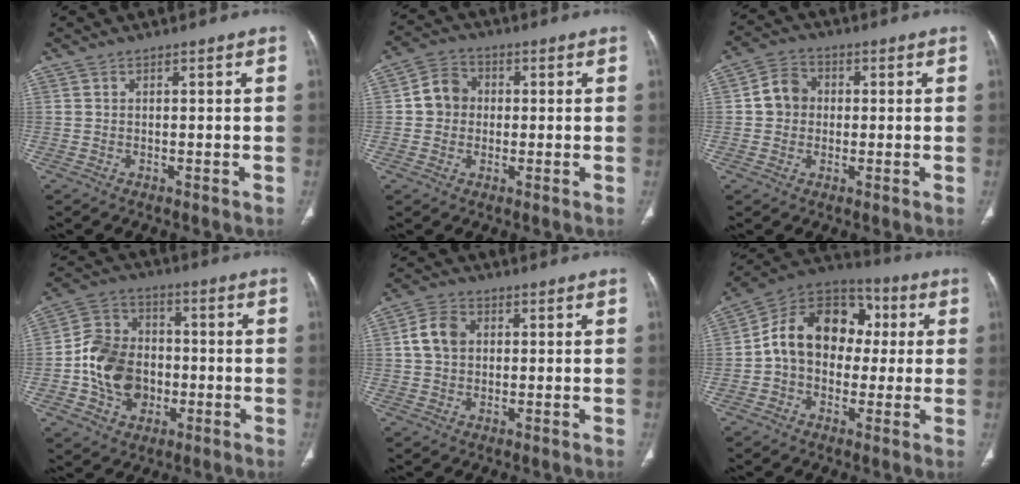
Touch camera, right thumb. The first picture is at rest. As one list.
[{"total": 6.3, "force": [0.1, 5.7, 2.7], "torque": [-0.029, 0.015, -0.008]}, {"total": 6.1, "force": [0.2, 5.4, 2.8], "torque": [-0.033, 0.014, -0.006]}, {"total": 14.4, "force": [-2.4, 11.5, 8.3], "torque": [-0.120, 0.027, -0.045]}, {"total": 6.0, "force": [0.9, 4.7, 3.7], "torque": [-0.063, 0.009, 0.012]}, {"total": 17.0, "force": [1.0, 12.9, 10.9], "torque": [-0.142, 0.044, 0.004]}]